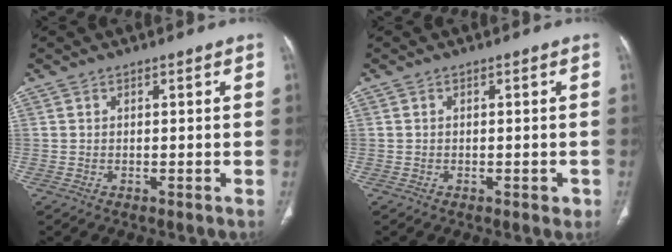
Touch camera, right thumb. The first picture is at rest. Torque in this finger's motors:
{"motor_torque": [-0.11, 0.41, -0.26, 0.09, 0.01]}